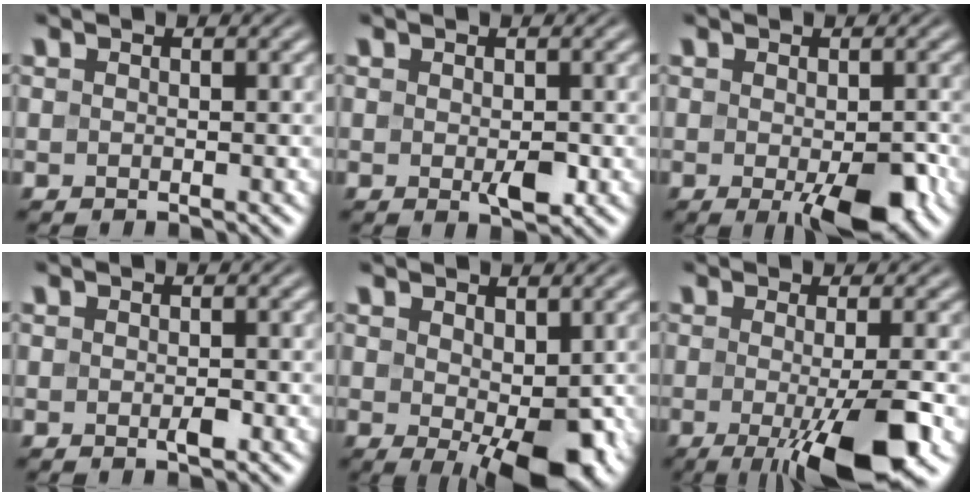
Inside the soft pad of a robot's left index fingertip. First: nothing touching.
{"total": 2.1, "force": [-0.4, 0.9, 1.8], "torque": [-0.030, -0.005, -0.002]}
{"total": 5.8, "force": [-2.0, 2.0, 5.0], "torque": [-0.070, -0.010, -0.030]}
{"total": 0.9, "force": [-0.3, 0.4, 0.8], "torque": [-0.015, 0.000, -0.003]}
{"total": 7.5, "force": [-0.9, 3.6, 6.5], "torque": [-0.100, -0.014, -0.005]}
{"total": 9.3, "force": [-2.6, 2.0, 8.7], "torque": [-0.125, -0.015, -0.037]}